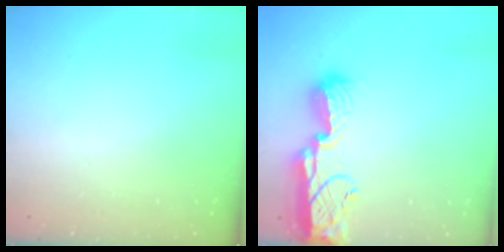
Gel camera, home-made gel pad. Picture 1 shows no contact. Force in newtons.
{"total": 15.4, "press": 14.2, "slide": 6.0}